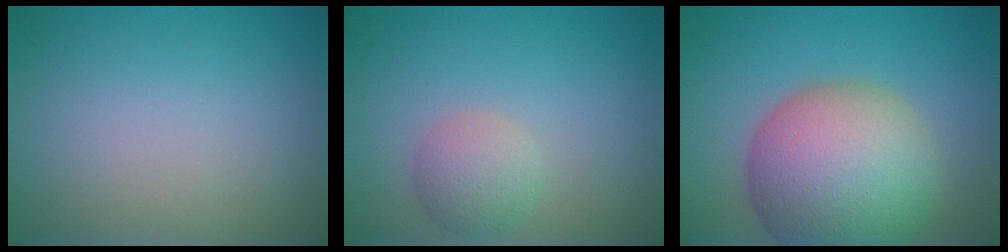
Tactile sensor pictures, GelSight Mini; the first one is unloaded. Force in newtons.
{"total": 2.7, "press": 2.7, "slide": 0.1}
{"total": 13.3, "press": 13.3, "slide": 0.7}